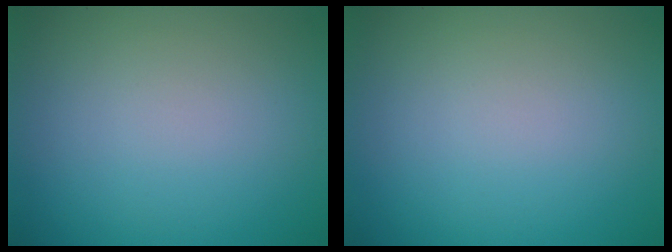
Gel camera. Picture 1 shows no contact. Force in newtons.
{"total": 0.0}